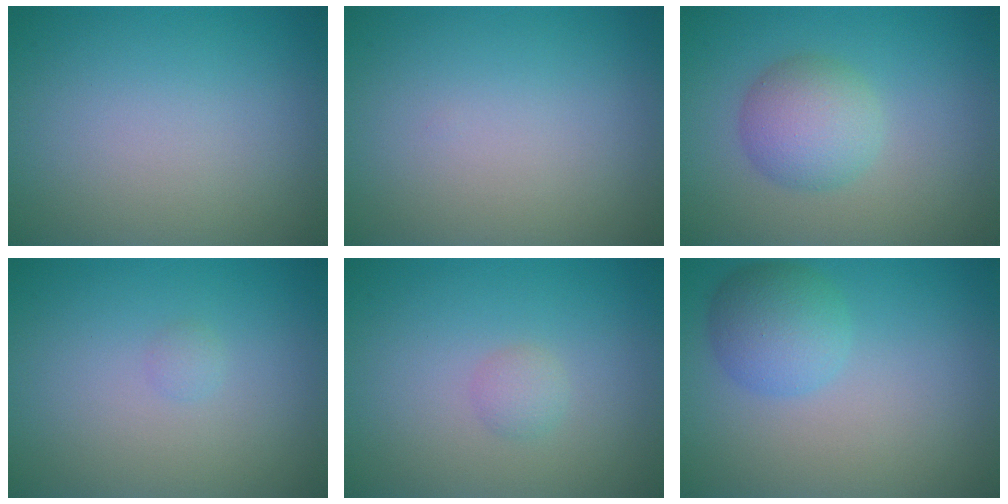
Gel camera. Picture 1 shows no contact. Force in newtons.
{"total": 0.0}
{"total": 3.9, "press": 3.9, "slide": 0.1}
{"total": 0.5, "press": 0.5, "slide": 0.0}
{"total": 1.1, "press": 1.1, "slide": 0.0}
{"total": 3.5, "press": 3.5, "slide": 0.1}